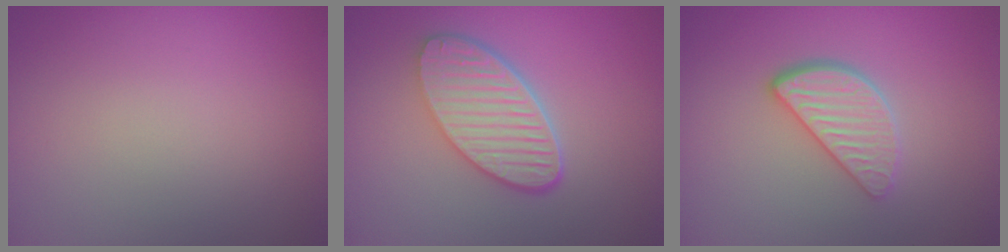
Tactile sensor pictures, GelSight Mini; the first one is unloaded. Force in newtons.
{"total": 5.8, "press": 4.5, "slide": 3.6}
{"total": 3.9, "press": 3.0, "slide": 2.4}